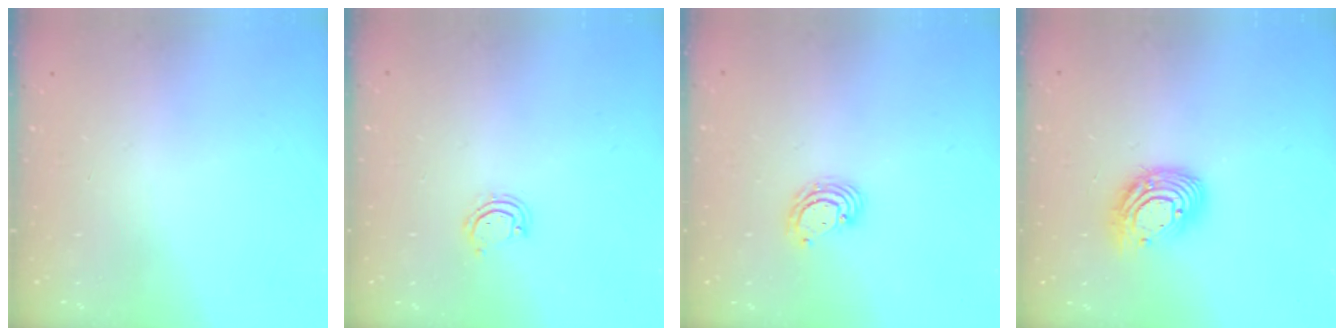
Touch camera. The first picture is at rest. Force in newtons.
{"total": 3.8, "press": 3.8, "slide": 0.2}
{"total": 4.6, "press": 4.6, "slide": 0.2}
{"total": 13.9, "press": 13.9, "slide": 1.2}